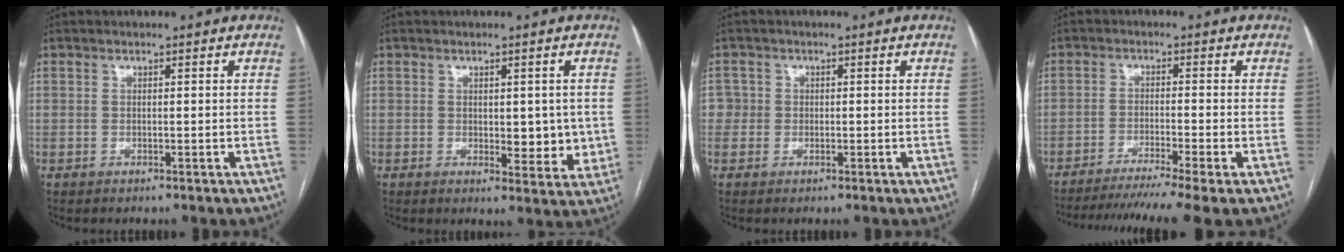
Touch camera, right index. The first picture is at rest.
{"total": 5.4, "force": [0.2, 2.8, 4.6], "torque": [-0.046, -0.008, 0.008]}
{"total": 2.3, "force": [0.0, 2.2, -0.1], "torque": [0.018, 0.010, -0.003]}
{"total": 11.6, "force": [-9.4, -1.4, 6.7], "torque": [-0.097, -0.026, -0.146]}